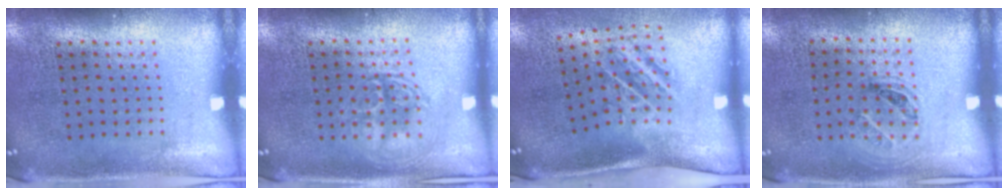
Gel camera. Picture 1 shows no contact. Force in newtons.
{"total": 1.3, "press": 1.3, "slide": 0.2}
{"total": 2.0, "press": 1.2, "slide": 1.6}
{"total": 1.0, "press": 0.7, "slide": 0.7}